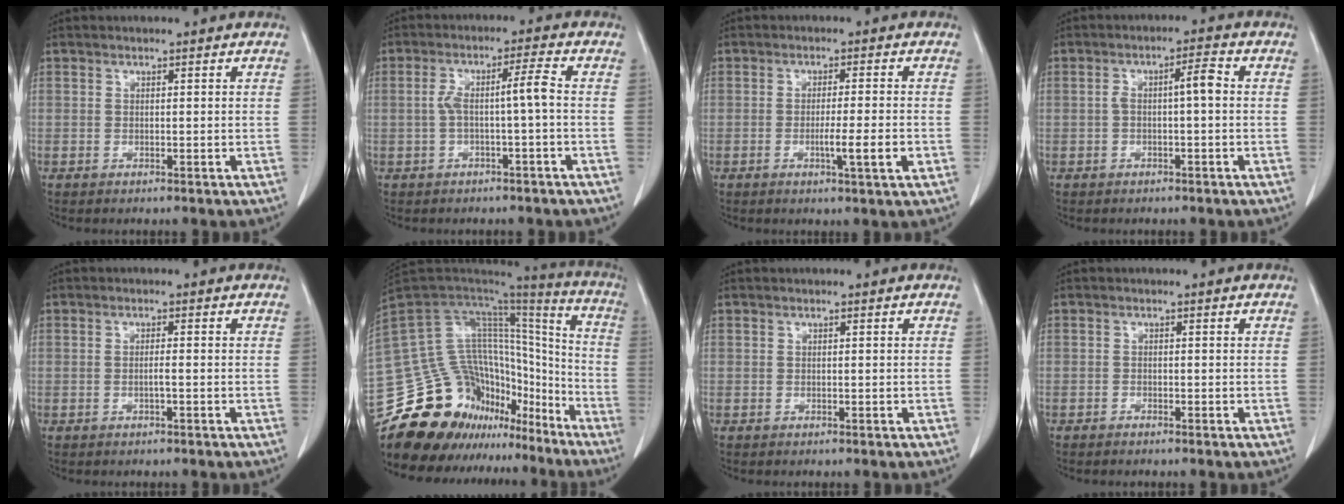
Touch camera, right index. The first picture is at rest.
{"total": 4.8, "force": [-0.7, -0.2, 4.7], "torque": [-0.091, 0.023, -0.008]}
{"total": 5.3, "force": [-1.6, -0.3, 5.0], "torque": [-0.079, -0.008, -0.024]}
{"total": 3.9, "force": [-0.1, 0.6, 3.9], "torque": [-0.066, 0.016, -0.002]}
{"total": 1.2, "force": [-0.4, 0.0, 1.2], "torque": [-0.021, 0.000, -0.007]}
{"total": 30.9, "force": [-22.7, 16.8, 12.8], "torque": [-0.292, 0.033, -0.352]}
{"total": 0.0}
{"total": 0.6, "force": [-0.6, 0.1, 0.1], "torque": [-0.004, -0.001, -0.010]}